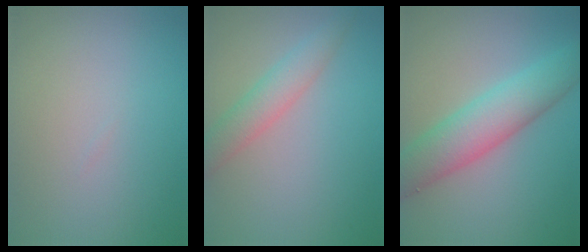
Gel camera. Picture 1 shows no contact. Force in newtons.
{"total": 3.0, "press": 3.0, "slide": 0.1}
{"total": 6.1, "press": 6.1, "slide": 0.2}